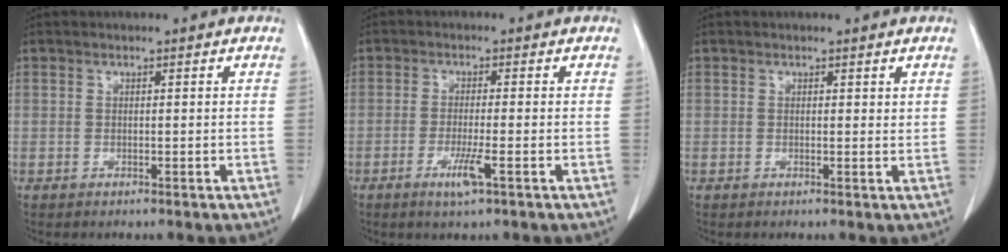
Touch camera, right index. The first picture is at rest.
{"total": 3.9, "force": [-1.8, -0.1, 3.4], "torque": [-0.067, -0.010, -0.034]}
{"total": 0.7, "force": [0.6, 0.3, 0.2], "torque": [0.001, -0.004, 0.006]}